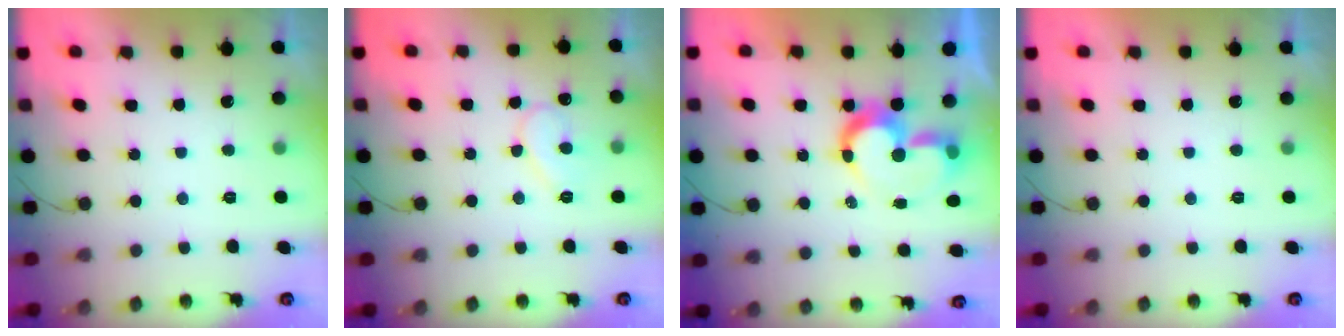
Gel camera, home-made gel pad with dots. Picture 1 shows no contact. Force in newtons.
{"total": 8.6, "press": 8.5, "slide": 0.7}
{"total": 10.7, "press": 10.6, "slide": 1.5}
{"total": 1.9, "press": 1.9, "slide": 0.0}